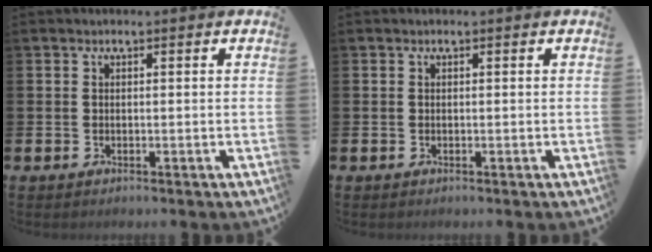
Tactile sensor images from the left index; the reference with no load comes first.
{"total": 0.0}